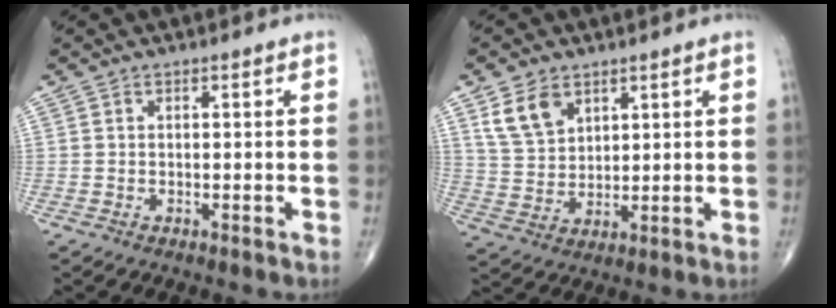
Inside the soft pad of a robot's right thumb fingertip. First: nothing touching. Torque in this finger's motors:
{"motor_torque": [-0.65, 0.87, 0.09, -0.05, 0.12]}